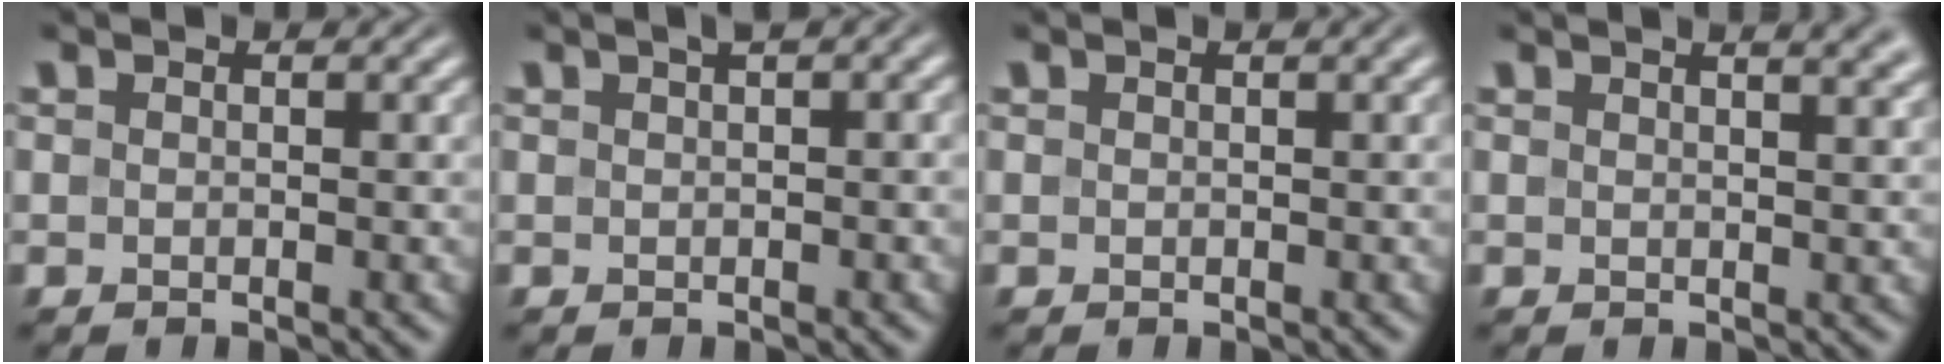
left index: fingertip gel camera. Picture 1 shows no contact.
{"total": 2.7, "force": [0.9, 0.9, 2.3], "torque": [-0.018, 0.012, 0.010]}
{"total": 1.0, "force": [0.4, 0.3, 0.8], "torque": [-0.009, 0.006, 0.003]}
{"total": 5.6, "force": [3.5, 2.5, 3.7], "torque": [-0.015, 0.038, 0.008]}